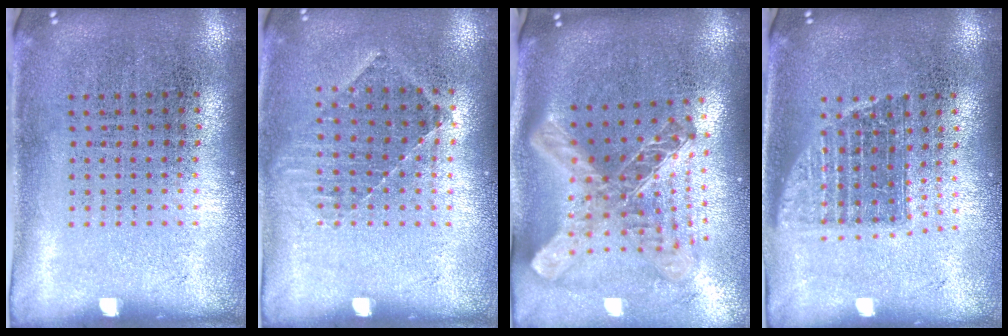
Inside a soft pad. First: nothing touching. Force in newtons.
{"total": 0.9, "press": 0.9, "slide": 0.2}
{"total": 2.8, "press": 2.0, "slide": 1.9}
{"total": 1.3, "press": 1.1, "slide": 0.8}